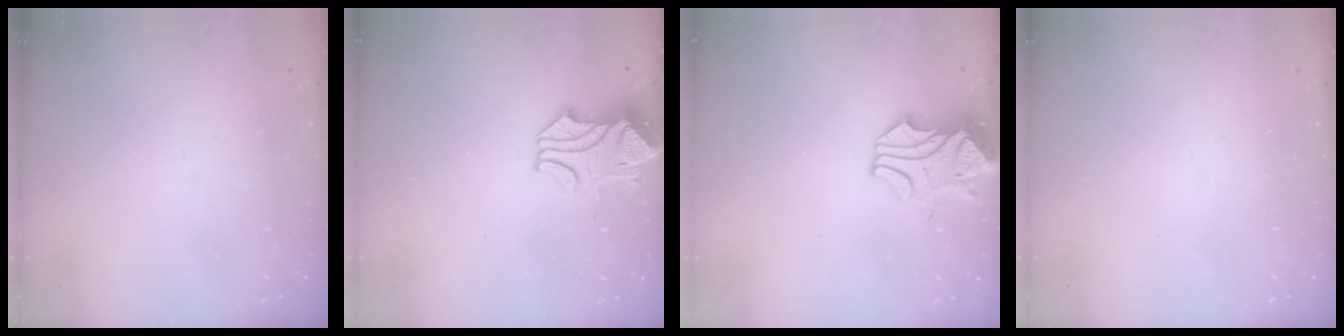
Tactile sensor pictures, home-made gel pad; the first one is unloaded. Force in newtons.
{"total": 2.0, "press": 1.9, "slide": 0.6}
{"total": 1.4, "press": 0.5, "slide": 1.3}
{"total": 0.0}